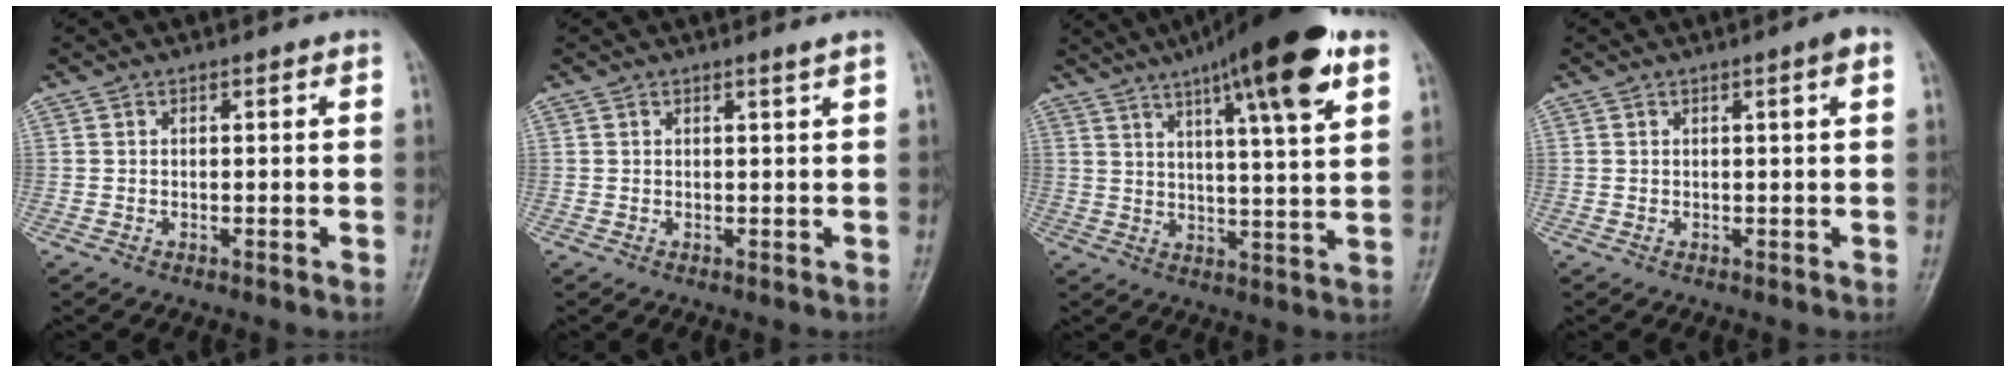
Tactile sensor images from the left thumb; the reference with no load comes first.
{"total": 0.8, "force": [0.5, -0.3, 0.5], "torque": [-0.020, -0.008, 0.012]}
{"total": 18.4, "force": [10.3, 3.3, 14.8], "torque": [-0.213, -0.023, 0.156]}
{"total": 2.0, "force": [0.7, 0.0, 1.9], "torque": [-0.029, 0.003, 0.010]}